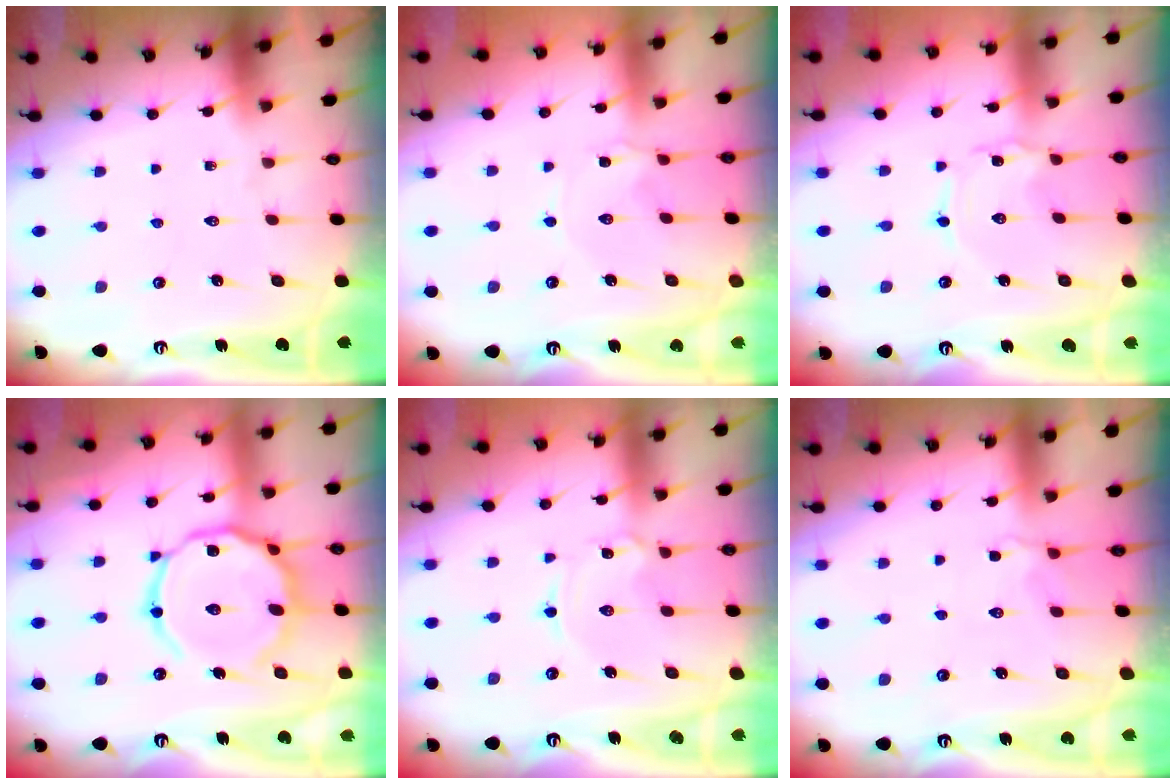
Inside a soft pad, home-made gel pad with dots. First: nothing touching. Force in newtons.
{"total": 1.8, "press": 1.8, "slide": 0.3}
{"total": 1.3, "press": 1.3, "slide": 0.1}
{"total": 18.5, "press": 18.4, "slide": 1.4}
{"total": 1.6, "press": 1.6, "slide": 0.2}
{"total": 2.2, "press": 1.9, "slide": 1.2}